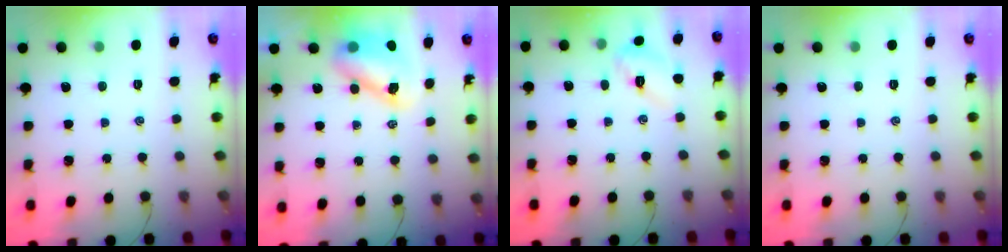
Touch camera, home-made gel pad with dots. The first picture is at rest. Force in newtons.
{"total": 8.1, "press": 7.9, "slide": 1.9}
{"total": 4.5, "press": 4.4, "slide": 0.9}
{"total": 0.0}